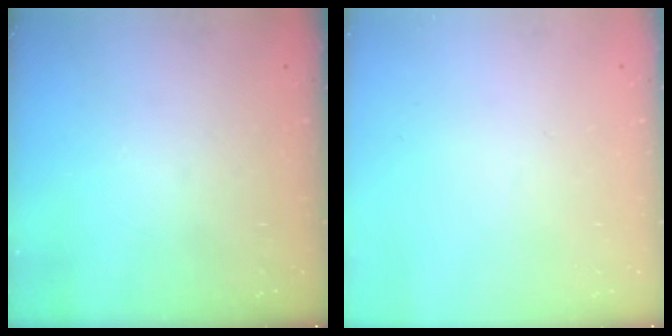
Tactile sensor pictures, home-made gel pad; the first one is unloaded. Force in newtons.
{"total": 0.0}